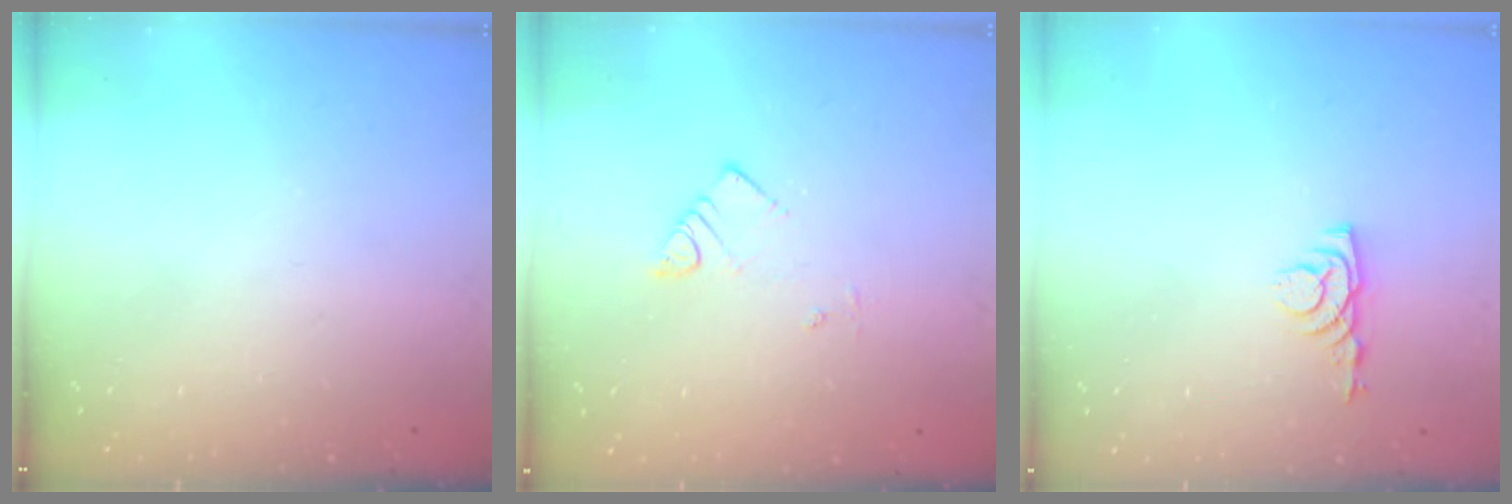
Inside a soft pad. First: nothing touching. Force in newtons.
{"total": 3.4, "press": 3.4, "slide": 0.1}
{"total": 3.7, "press": 3.7, "slide": 0.6}